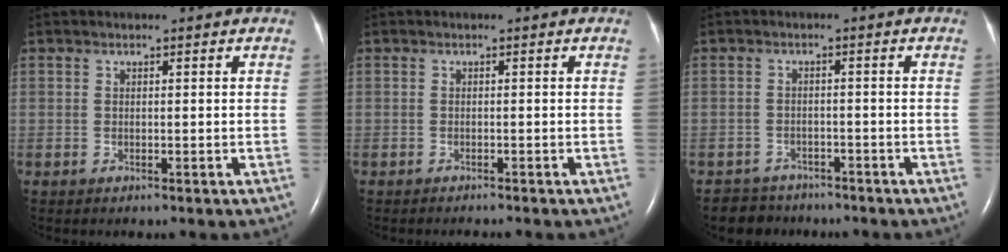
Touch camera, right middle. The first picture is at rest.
{"total": 1.5, "force": [-1.2, -0.2, 0.7], "torque": [-0.010, -0.001, -0.012]}
{"total": 3.8, "force": [-3.3, 1.8, -0.7], "torque": [0.005, -0.001, -0.054]}